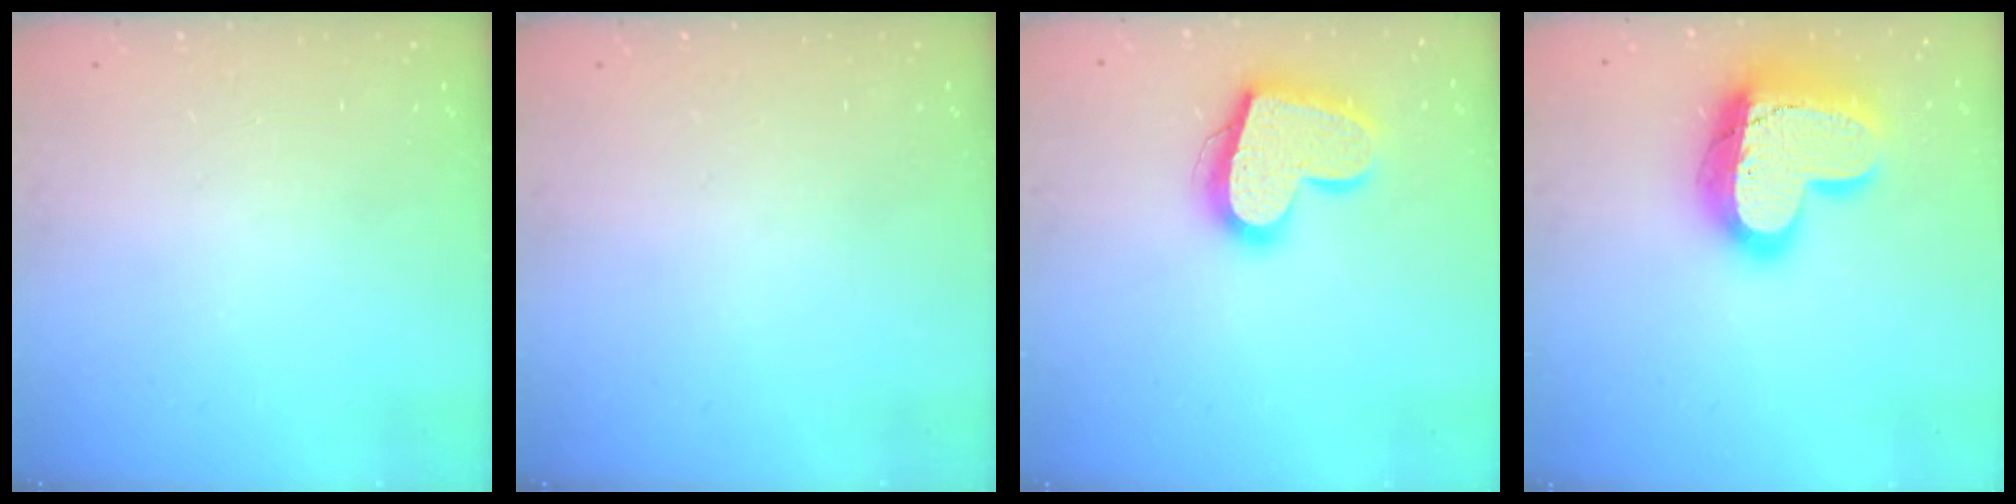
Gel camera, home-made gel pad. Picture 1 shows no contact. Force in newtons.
{"total": 0.0}
{"total": 18.7, "press": 18.6, "slide": 1.4}
{"total": 21.7, "press": 21.6, "slide": 1.9}